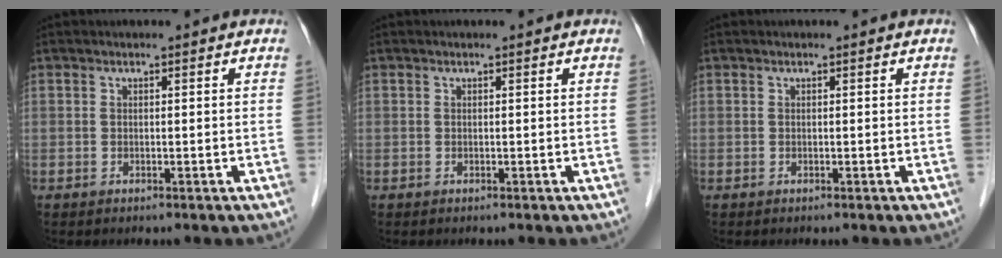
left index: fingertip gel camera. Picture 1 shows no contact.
{"total": 0.0}
{"total": 0.0}